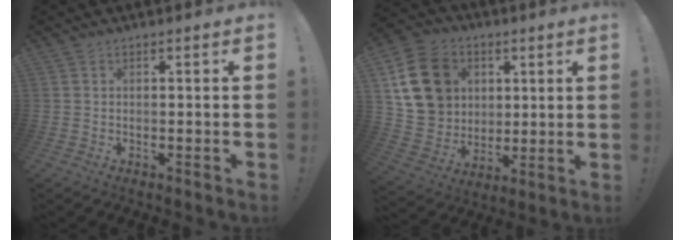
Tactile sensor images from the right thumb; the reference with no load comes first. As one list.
[{"total": 17.7, "force": [5.6, 14.7, 8.0], "torque": [-0.125, -0.006, 0.126]}]